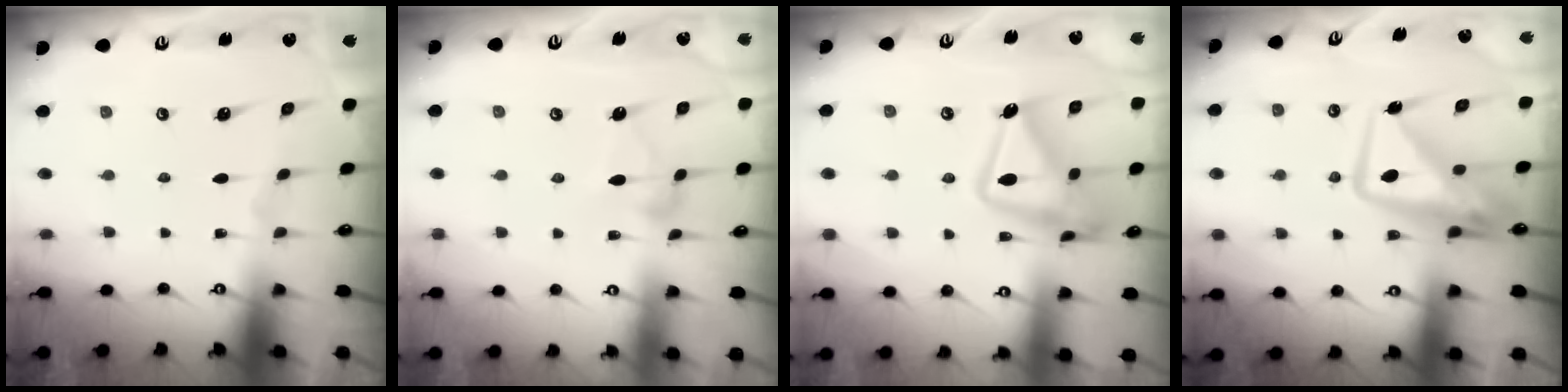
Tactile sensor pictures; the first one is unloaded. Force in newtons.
{"total": 3.7, "press": 3.7, "slide": 0.1}
{"total": 16.5, "press": 16.5, "slide": 1.3}
{"total": 9.8, "press": 9.7, "slide": 1.3}